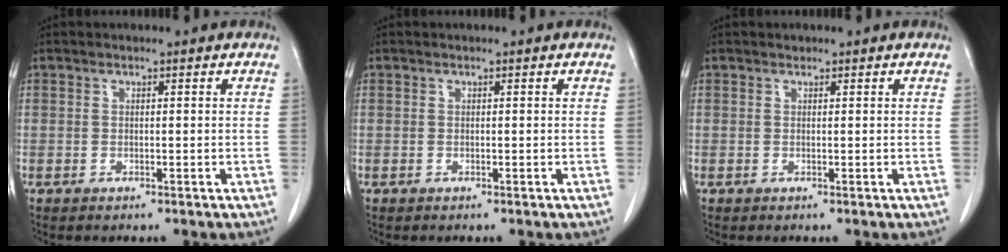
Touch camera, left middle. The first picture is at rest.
{"total": 0.0}
{"total": 0.0}